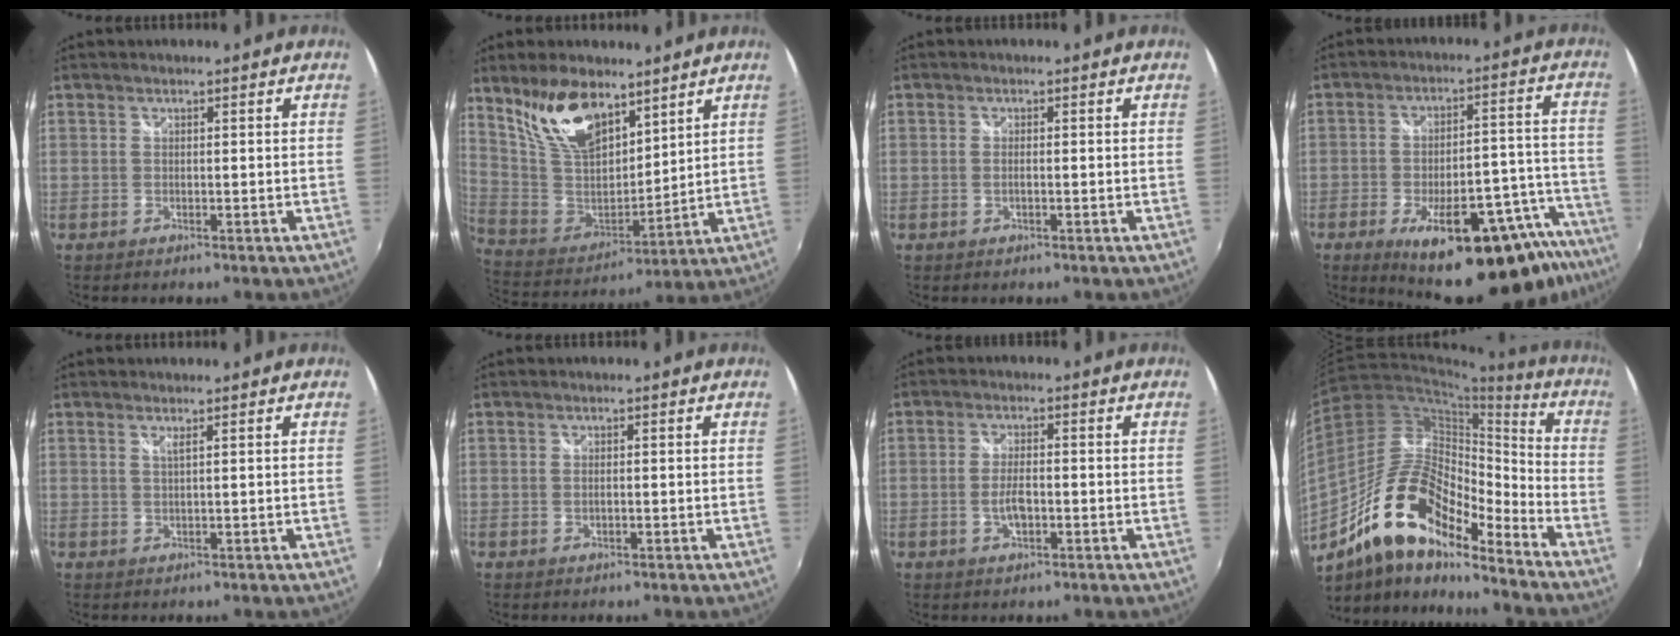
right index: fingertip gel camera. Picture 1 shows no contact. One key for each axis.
{"total": 16.4, "fx": 10.8, "fy": 7.8, "fz": 9.5, "tx": -0.193, "ty": 0.011, "tz": 0.222}
{"total": 0.9, "fx": -0.2, "fy": 0.3, "fz": 0.8, "tx": -0.018, "ty": 0.000, "tz": -0.006}
{"total": 25.2, "fx": -18.1, "fy": 7.1, "fz": 16.0, "tx": -0.205, "ty": -0.006, "tz": -0.235}
{"total": 0.7, "fx": 0.5, "fy": -0.2, "fz": 0.5, "tx": -0.008, "ty": -0.001, "tz": 0.009}
{"total": 0.8, "fx": -0.2, "fy": 0.5, "fz": 0.6, "tx": -0.014, "ty": 0.000, "tz": -0.004}
{"total": 4.0, "fx": -1.2, "fy": 1.8, "fz": 3.4, "tx": -0.068, "ty": 0.000, "tz": -0.022}
{"total": 20.1, "fx": -13.7, "fy": 7.3, "fz": 12.9, "tx": -0.233, "ty": -0.004, "tz": -0.261}